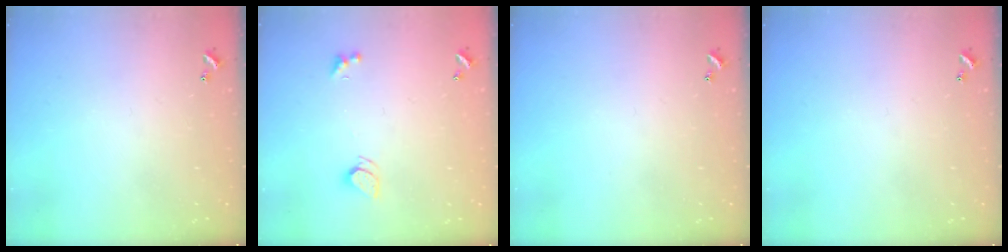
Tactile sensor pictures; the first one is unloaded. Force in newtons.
{"total": 2.0, "press": 1.9, "slide": 0.5}
{"total": 0.0}
{"total": 0.0}